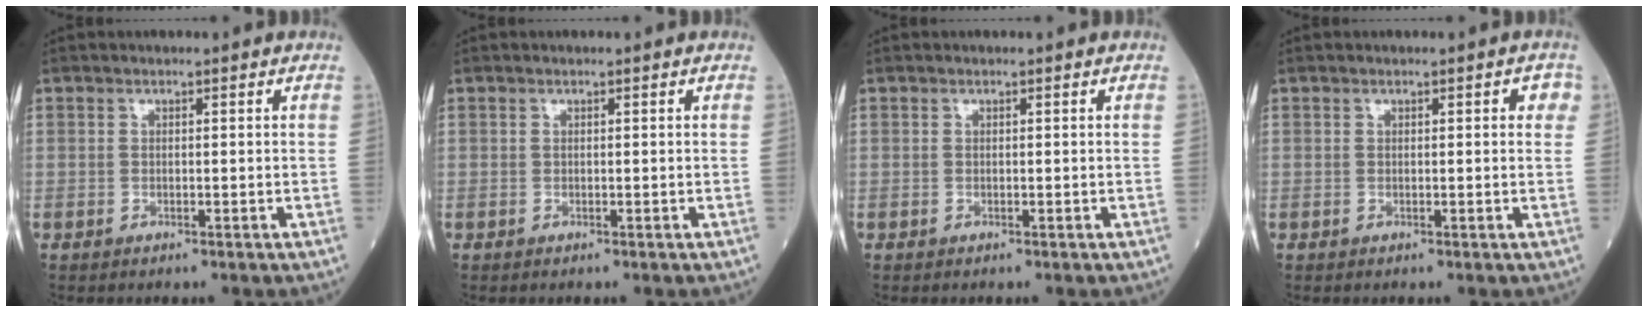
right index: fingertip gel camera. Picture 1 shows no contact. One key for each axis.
{"total": 0.0}
{"total": 0.0}
{"total": 1.7, "fx": 0.5, "fy": 0.7, "fz": 1.5, "tx": -0.013, "ty": 0.007, "tz": 0.005}